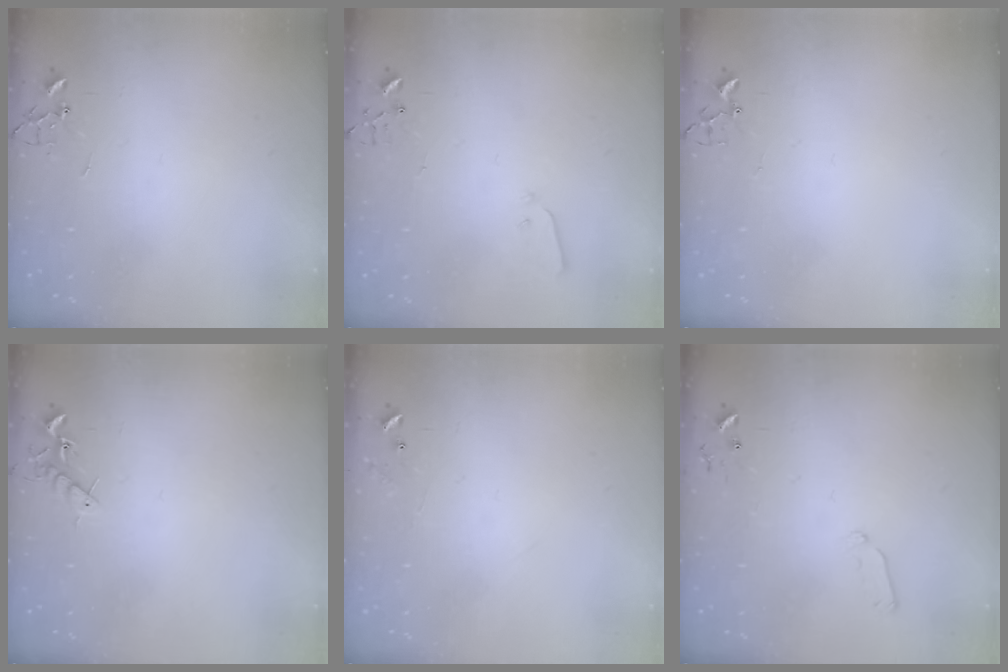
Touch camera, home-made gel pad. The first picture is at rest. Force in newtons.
{"total": 3.5, "press": 3.5, "slide": 0.3}
{"total": 3.0, "press": 2.9, "slide": 0.4}
{"total": 7.0, "press": 6.9, "slide": 0.9}
{"total": 6.9, "press": 6.9, "slide": 0.4}
{"total": 6.0, "press": 5.9, "slide": 1.0}